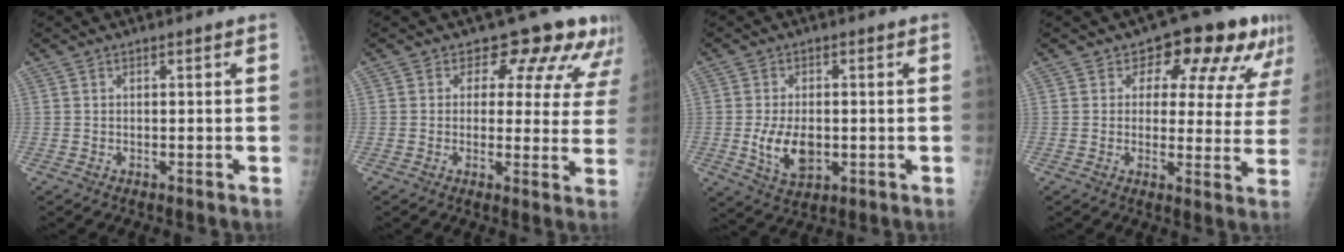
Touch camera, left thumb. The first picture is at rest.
{"total": 10.7, "force": [8.2, 6.0, 3.3], "torque": [0.018, -0.034, 0.067]}
{"total": 7.9, "force": [-1.2, 4.8, 6.2], "torque": [-0.102, -0.011, -0.013]}
{"total": 12.6, "force": [7.3, 7.2, 7.3], "torque": [-0.039, -0.024, 0.079]}